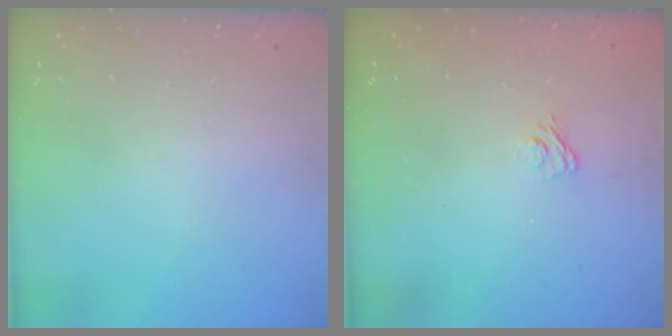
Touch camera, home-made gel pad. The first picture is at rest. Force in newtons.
{"total": 2.9, "press": 2.6, "slide": 1.2}